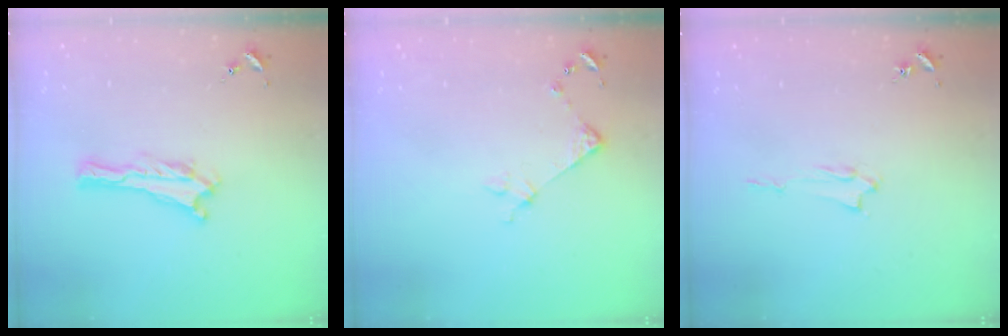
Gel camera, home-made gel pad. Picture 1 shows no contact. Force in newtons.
{"total": 3.8, "press": 3.7, "slide": 0.3}
{"total": 1.3, "press": 1.3, "slide": 0.2}